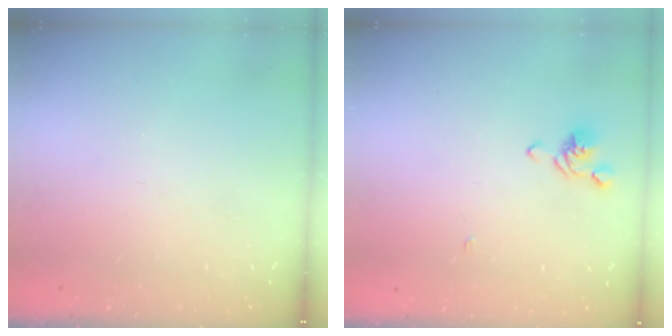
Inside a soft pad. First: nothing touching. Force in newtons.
{"total": 0.8, "press": 0.5, "slide": 0.6}